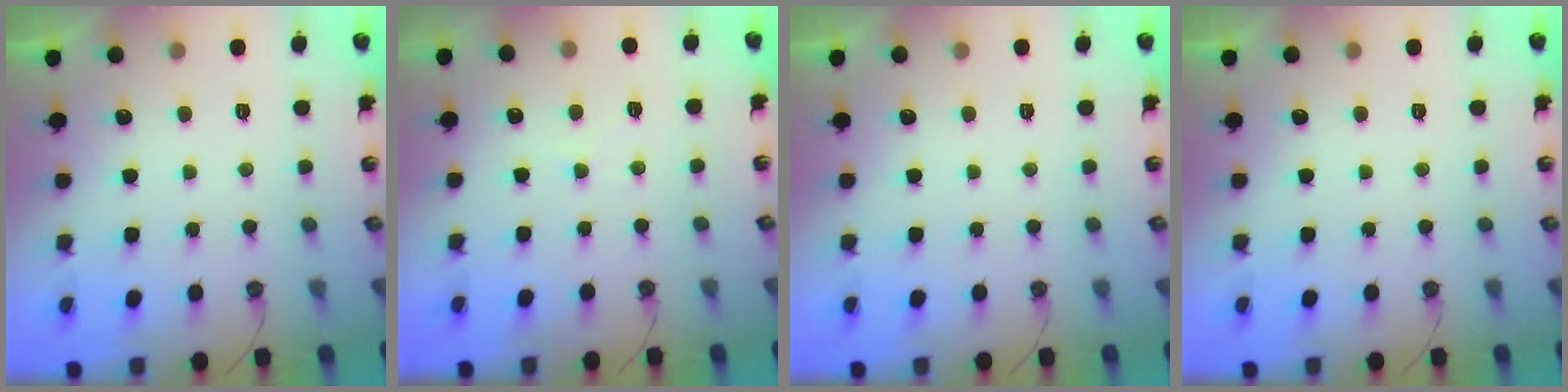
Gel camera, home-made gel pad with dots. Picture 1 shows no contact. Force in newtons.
{"total": 4.4, "press": 4.3, "slide": 0.7}
{"total": 0.0}
{"total": 0.0}